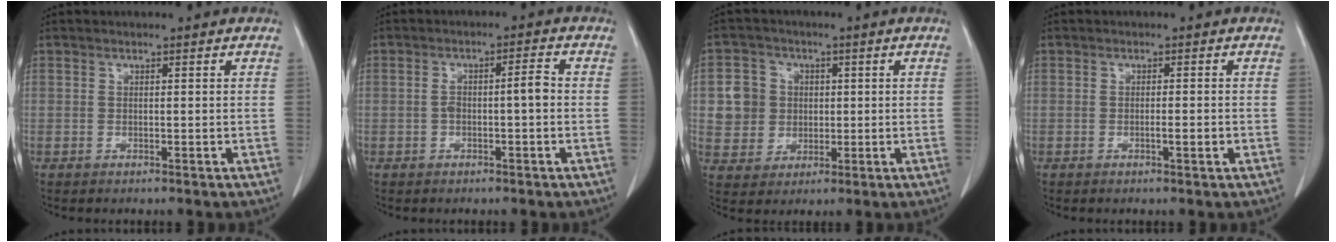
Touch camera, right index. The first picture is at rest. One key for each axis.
{"total": 3.7, "fx": -0.5, "fy": 0.6, "fz": 3.6, "tx": -0.065, "ty": 0.016, "tz": -0.005}
{"total": 6.9, "fx": 0.9, "fy": 6.6, "fz": 1.5, "tx": -0.037, "ty": 0.020, "tz": 0.023}
{"total": 1.5, "fx": -0.5, "fy": 0.1, "fz": 1.4, "tx": -0.023, "ty": 0.000, "tz": -0.008}